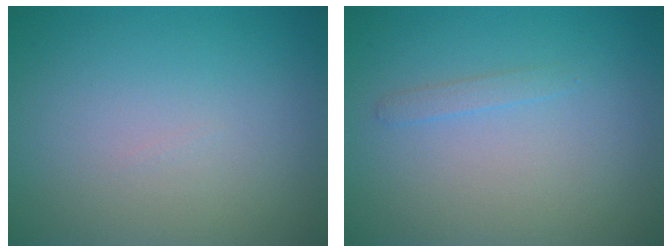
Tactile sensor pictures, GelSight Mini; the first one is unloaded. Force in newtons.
{"total": 0.8, "press": 0.8, "slide": 0.0}